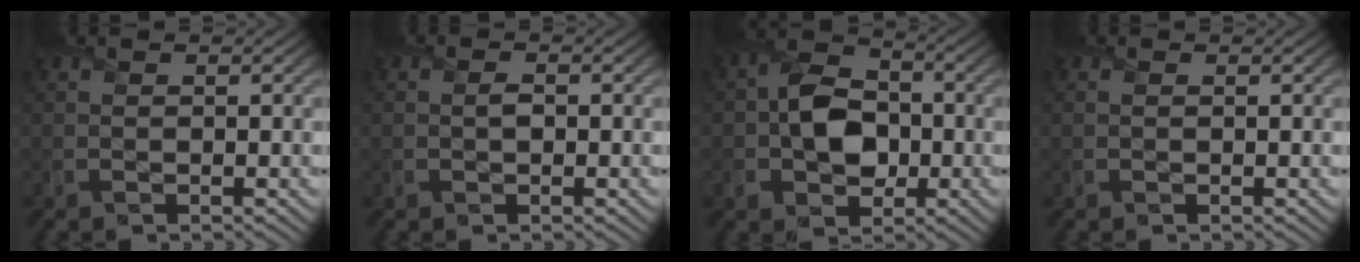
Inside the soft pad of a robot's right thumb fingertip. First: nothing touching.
{"total": 1.1, "force": [-0.1, 0.8, 0.7], "torque": [-0.013, -0.001, -0.005]}
{"total": 7.7, "force": [-0.9, 5.8, 4.9], "torque": [-0.087, 0.005, -0.031]}
{"total": 0.0}